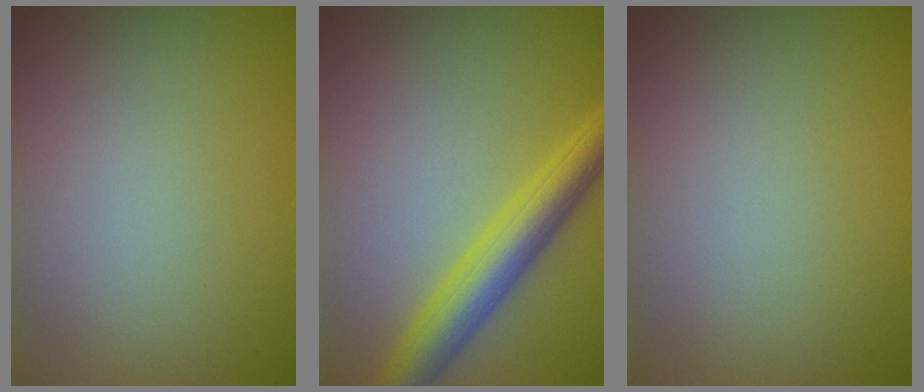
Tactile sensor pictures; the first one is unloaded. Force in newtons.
{"total": 5.0, "press": 5.0, "slide": 0.2}
{"total": 0.0}